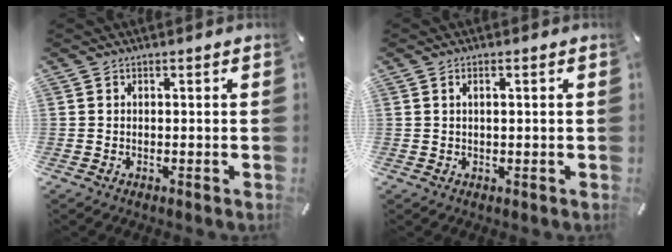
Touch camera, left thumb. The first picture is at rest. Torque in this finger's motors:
{"motor_torque": [-0.27, -0.56, -0.05, 0.07, -0.01]}